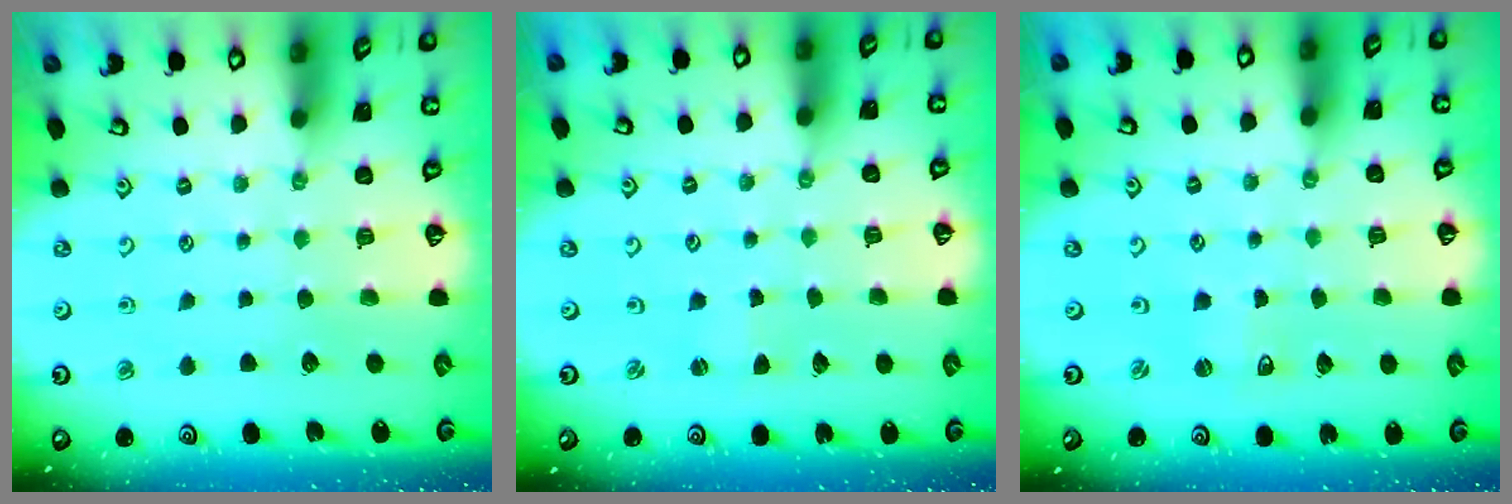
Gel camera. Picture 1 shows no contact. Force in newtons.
{"total": 1.0, "press": 1.0, "slide": 0.2}
{"total": 2.0, "press": 2.0, "slide": 0.4}